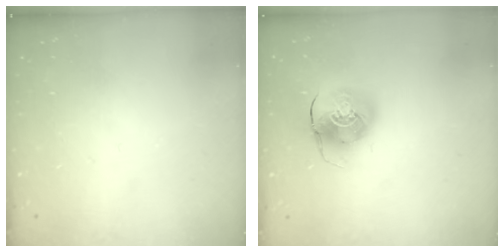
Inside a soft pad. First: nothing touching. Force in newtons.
{"total": 9.6, "press": 9.4, "slide": 1.7}